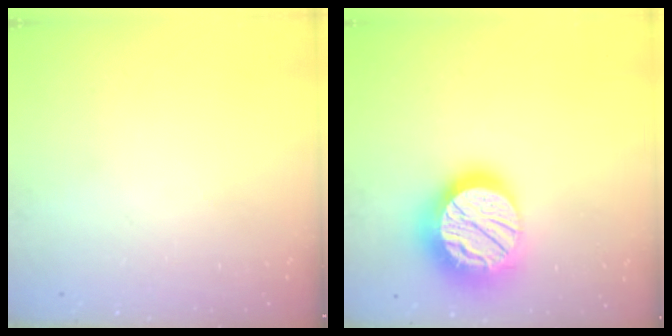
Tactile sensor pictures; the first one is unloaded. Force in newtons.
{"total": 23.9, "press": 23.8, "slide": 1.9}